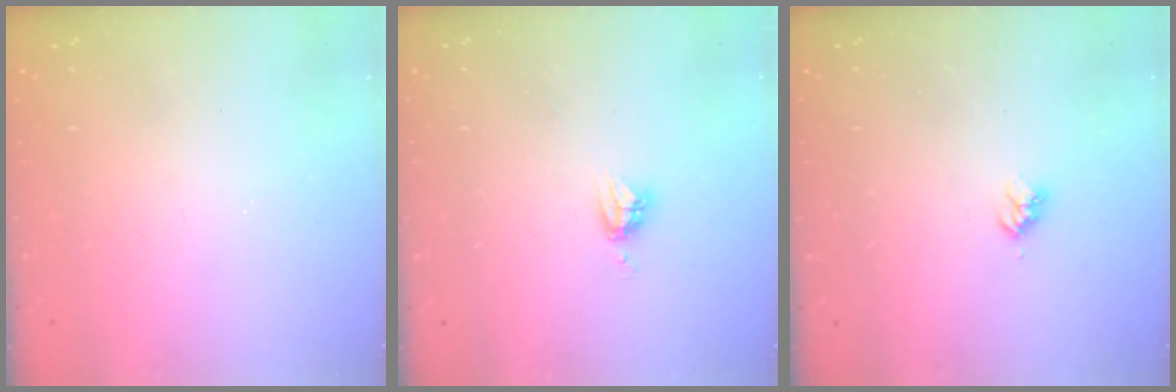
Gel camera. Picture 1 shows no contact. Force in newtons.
{"total": 3.8, "press": 3.8, "slide": 0.4}
{"total": 3.1, "press": 3.1, "slide": 0.4}